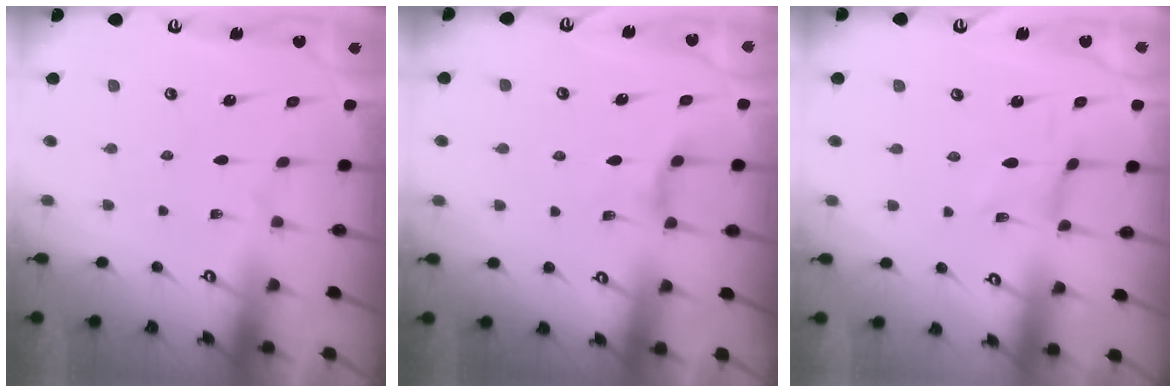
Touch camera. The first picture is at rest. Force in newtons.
{"total": 5.7, "press": 5.7, "slide": 0.6}
{"total": 0.0}